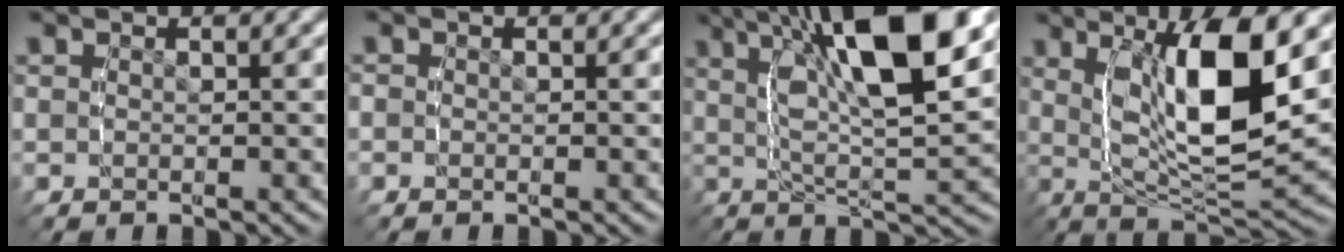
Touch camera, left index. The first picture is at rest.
{"total": 1.3, "force": [-0.2, 1.2, 0.3], "torque": [-0.015, -0.002, -0.006]}
{"total": 11.4, "force": [3.9, 3.2, 10.2], "torque": [-0.159, 0.011, 0.055]}
{"total": 10.9, "force": [1.9, 4.2, 9.9], "torque": [-0.174, -0.002, 0.032]}